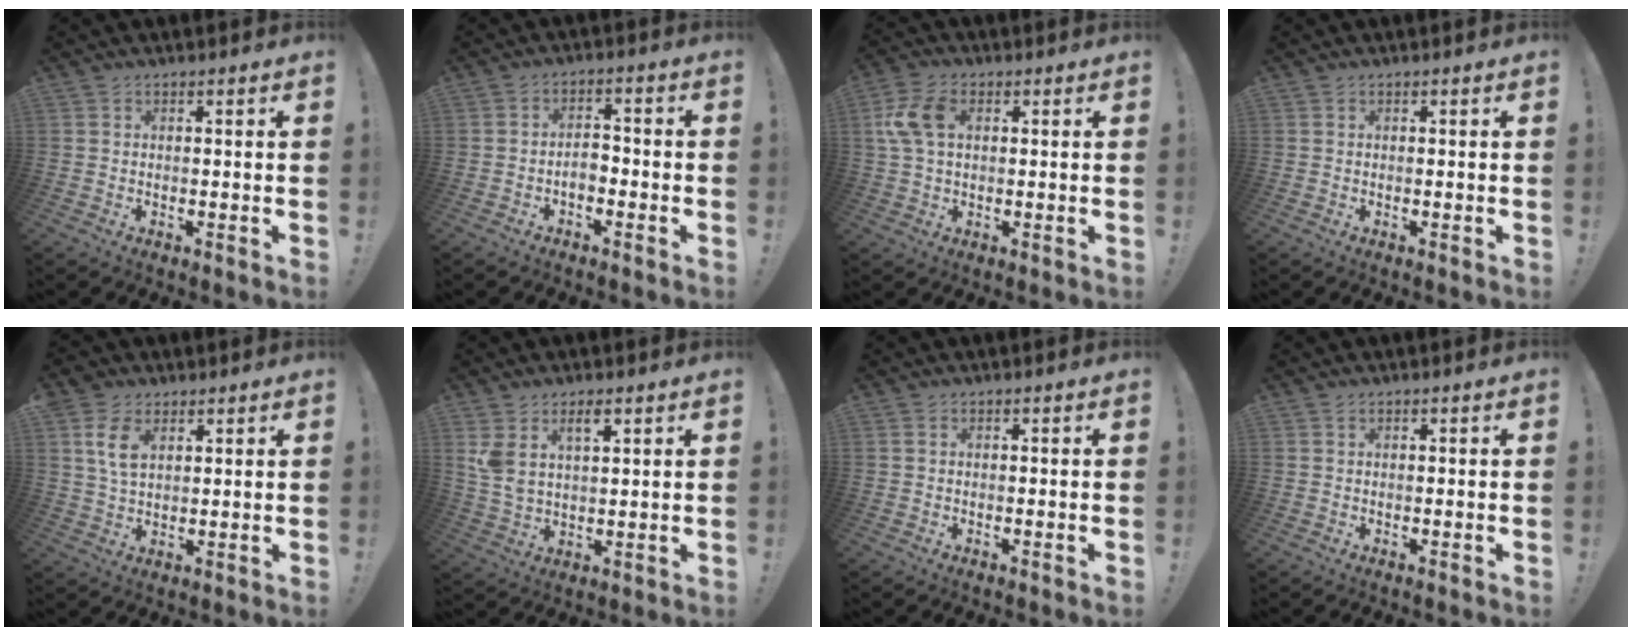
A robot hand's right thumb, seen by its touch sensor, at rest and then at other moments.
{"total": 4.2, "force": [-1.8, 2.3, 3.0], "torque": [-0.059, 0.004, -0.036]}
{"total": 10.3, "force": [2.1, 6.4, 7.7], "torque": [-0.158, 0.007, 0.042]}
{"total": 0.0}
{"total": 8.4, "force": [3.5, 5.2, 5.6], "torque": [-0.100, -0.004, 0.067]}
{"total": 7.2, "force": [4.1, 3.5, 4.8], "torque": [-0.097, -0.017, 0.075]}
{"total": 0.0}
{"total": 0.0}